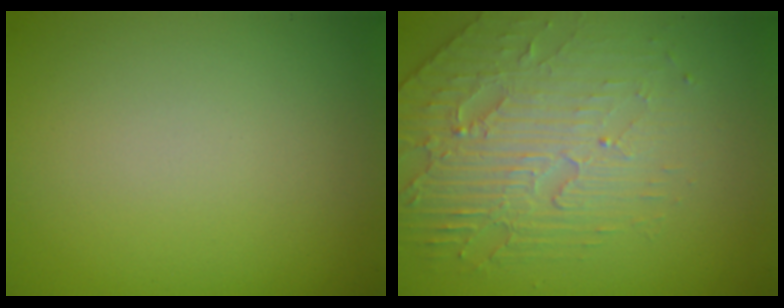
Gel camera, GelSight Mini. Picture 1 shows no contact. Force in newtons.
{"total": 4.3, "press": 3.9, "slide": 1.7}